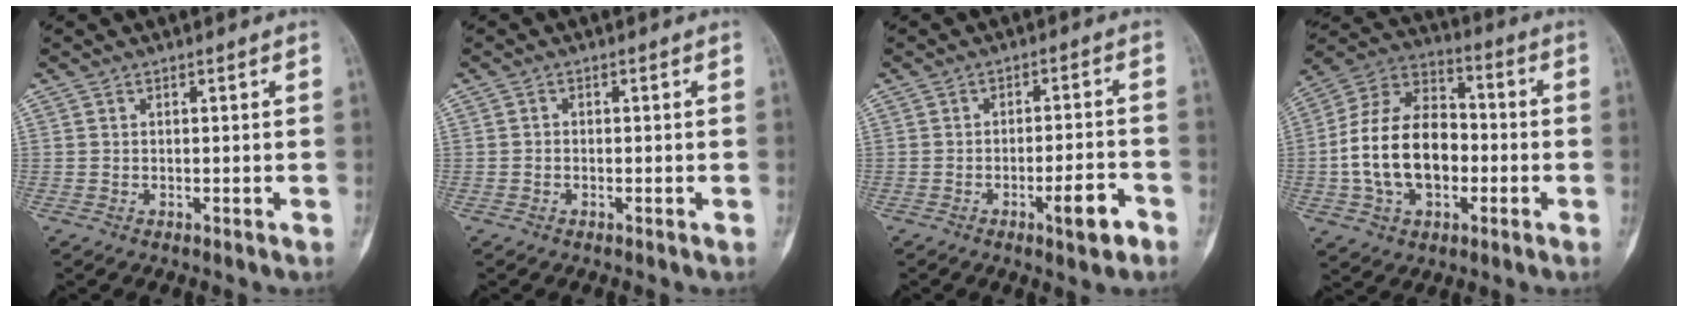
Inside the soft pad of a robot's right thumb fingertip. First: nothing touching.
{"total": 0.7, "force": [-0.2, 0.6, 0.3], "torque": [-0.001, 0.003, -0.005]}
{"total": 6.4, "force": [-3.3, 1.6, 5.3], "torque": [-0.076, 0.021, -0.044]}
{"total": 18.8, "force": [-2.4, 12.5, 13.8], "torque": [-0.233, 0.037, -0.041]}